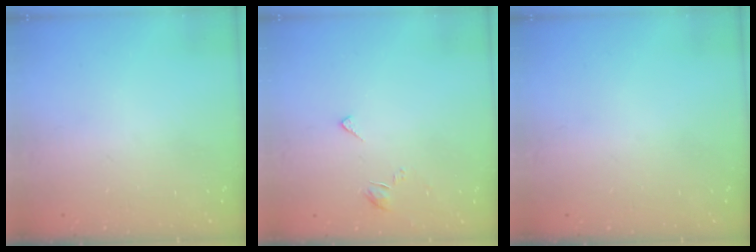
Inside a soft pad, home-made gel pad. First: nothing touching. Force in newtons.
{"total": 2.7, "press": 2.7, "slide": 0.5}
{"total": 0.0}